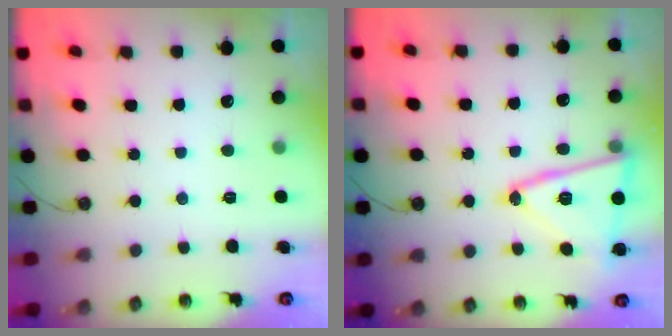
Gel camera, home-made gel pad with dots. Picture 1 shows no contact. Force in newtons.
{"total": 16.7, "press": 16.7, "slide": 1.1}